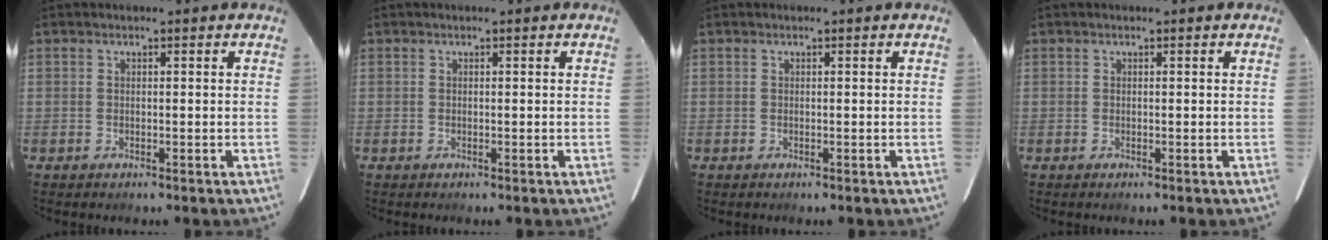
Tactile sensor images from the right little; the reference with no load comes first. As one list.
[{"total": 0.0}, {"total": 0.0}, {"total": 0.0}]